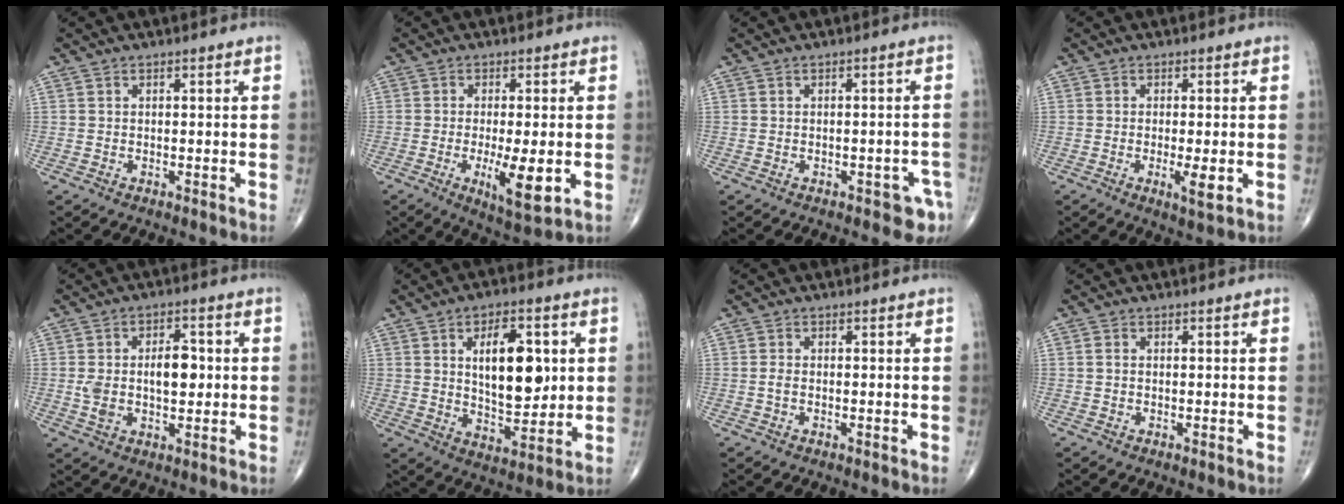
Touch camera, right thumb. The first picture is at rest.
{"total": 8.4, "force": [-1.8, 2.3, 7.9], "torque": [-0.130, -0.021, -0.025]}
{"total": 4.3, "force": [-2.4, 2.1, 2.8], "torque": [-0.018, 0.015, -0.025]}
{"total": 3.8, "force": [-0.9, 0.9, 3.6], "torque": [-0.062, -0.010, -0.015]}
{"total": 9.3, "force": [0.3, 5.2, 7.7], "torque": [-0.124, 0.016, 0.011]}
{"total": 14.2, "force": [2.9, 7.2, 11.9], "torque": [-0.154, -0.019, 0.052]}
{"total": 1.0, "force": [-0.2, 0.5, 0.8], "torque": [-0.018, 0.000, -0.005]}
{"total": 0.7, "force": [0.1, 0.5, 0.5], "torque": [-0.008, 0.002, 0.001]}